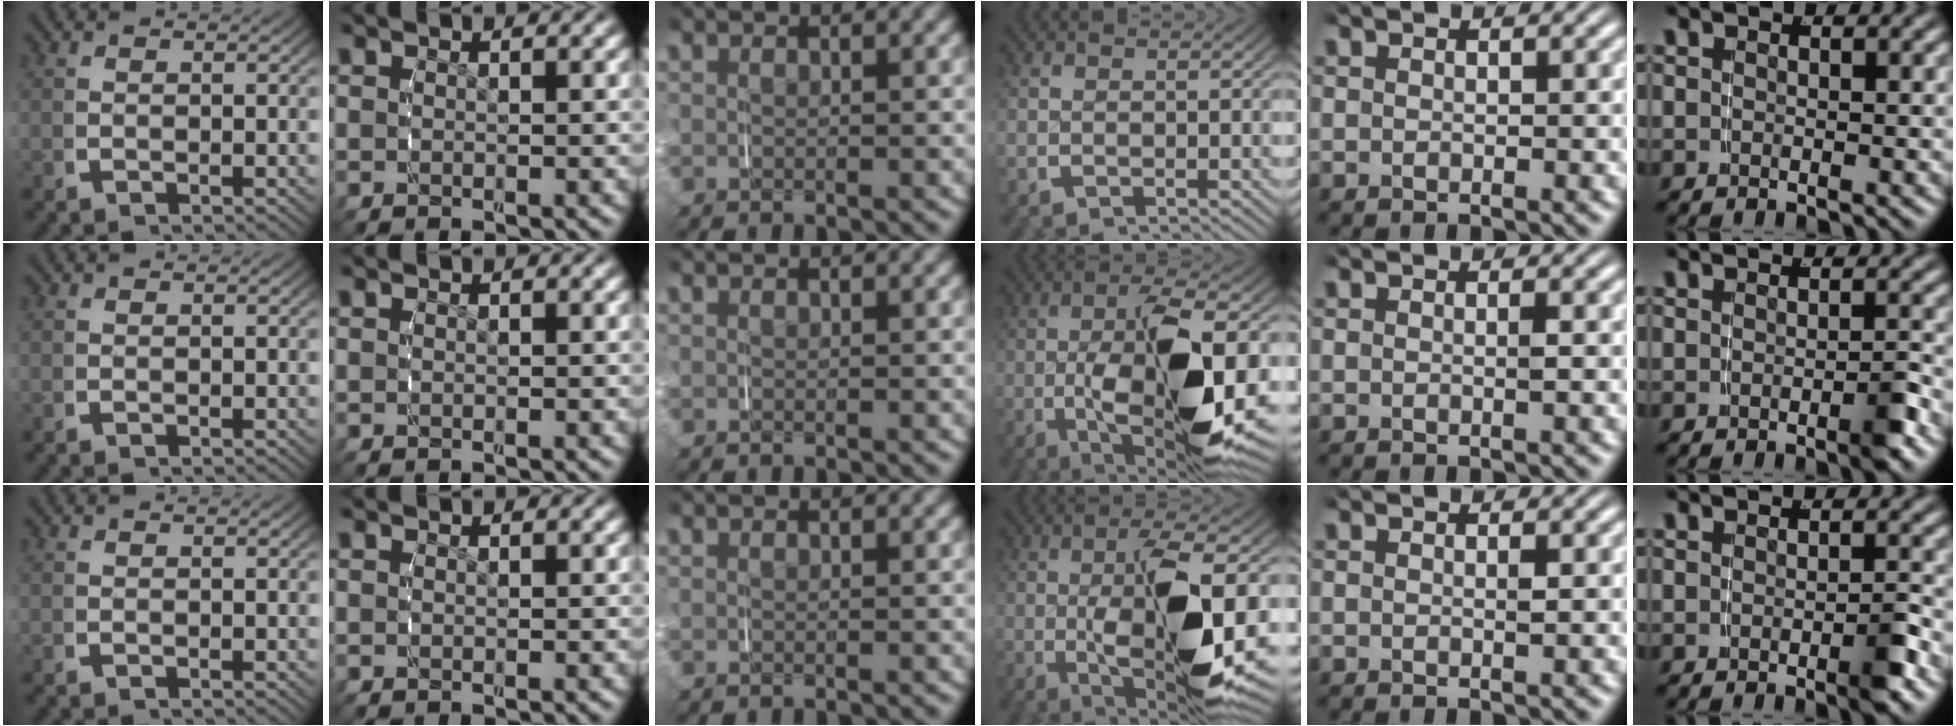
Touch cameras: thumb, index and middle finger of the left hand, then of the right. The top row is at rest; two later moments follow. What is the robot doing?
{"motion": "grasp_and_lifting", "object": "jar lid"}